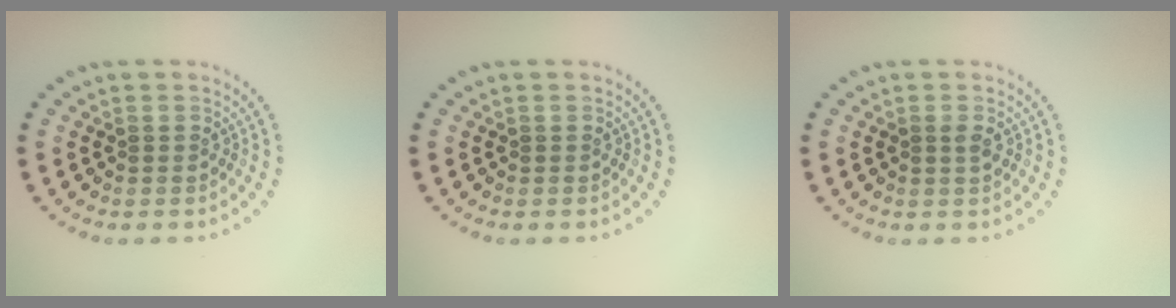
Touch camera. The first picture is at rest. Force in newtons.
{"total": 0.0}
{"total": 0.8, "press": 0.8, "slide": 0.1}